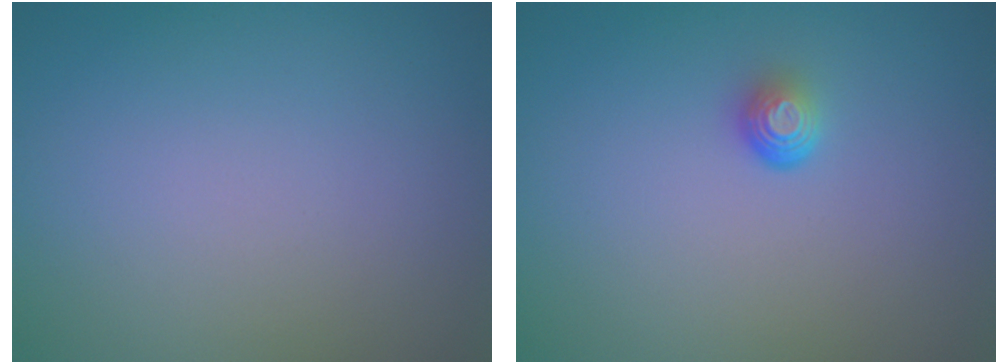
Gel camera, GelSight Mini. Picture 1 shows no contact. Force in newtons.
{"total": 1.5, "press": 1.0, "slide": 1.2}